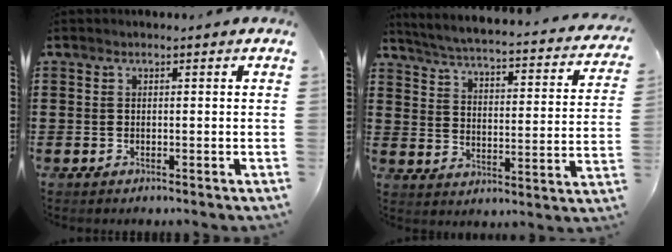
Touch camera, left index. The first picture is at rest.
{"total": 3.5, "force": [3.1, -0.3, 1.6], "torque": [-0.051, -0.030, 0.043]}